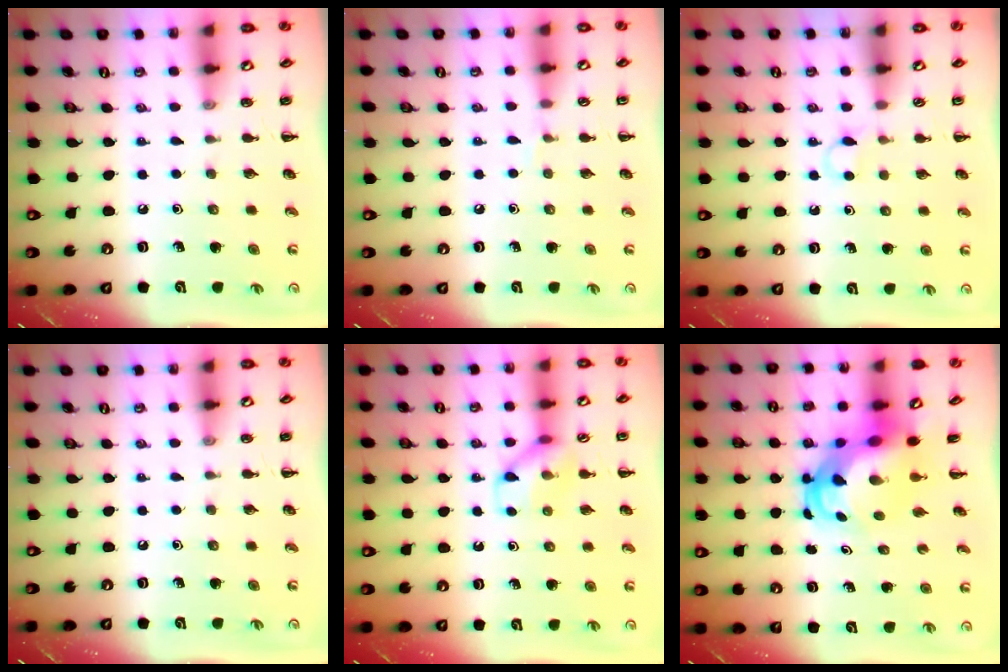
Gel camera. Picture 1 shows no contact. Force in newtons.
{"total": 3.8, "press": 3.6, "slide": 1.2}
{"total": 3.1, "press": 2.9, "slide": 1.0}
{"total": 0.0}
{"total": 9.6, "press": 9.6, "slide": 0.7}
{"total": 6.9, "press": 6.7, "slide": 2.0}